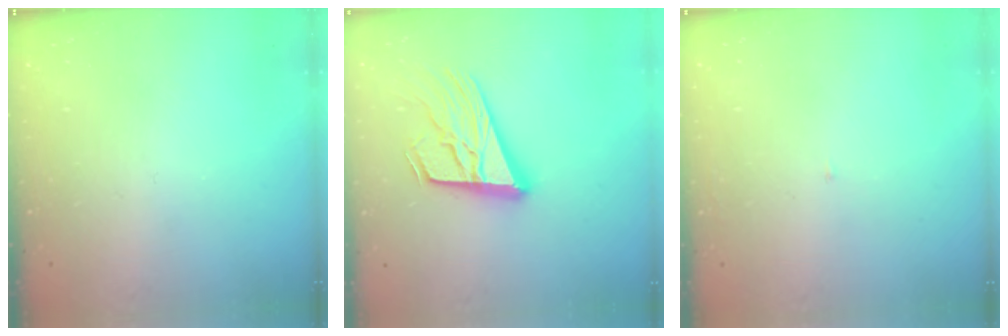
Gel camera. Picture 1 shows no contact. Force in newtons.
{"total": 20.4, "press": 19.9, "slide": 4.5}
{"total": 2.0, "press": 2.0, "slide": 0.2}